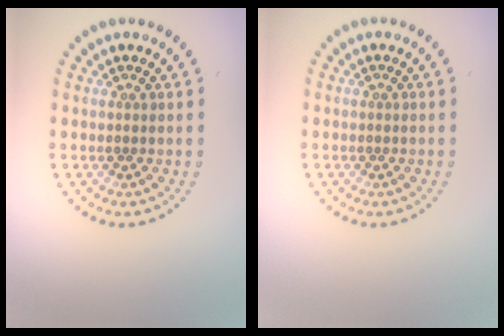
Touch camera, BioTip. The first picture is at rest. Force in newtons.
{"total": 0.0}